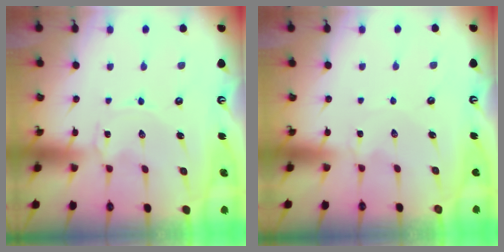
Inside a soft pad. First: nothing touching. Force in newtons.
{"total": 0.0}